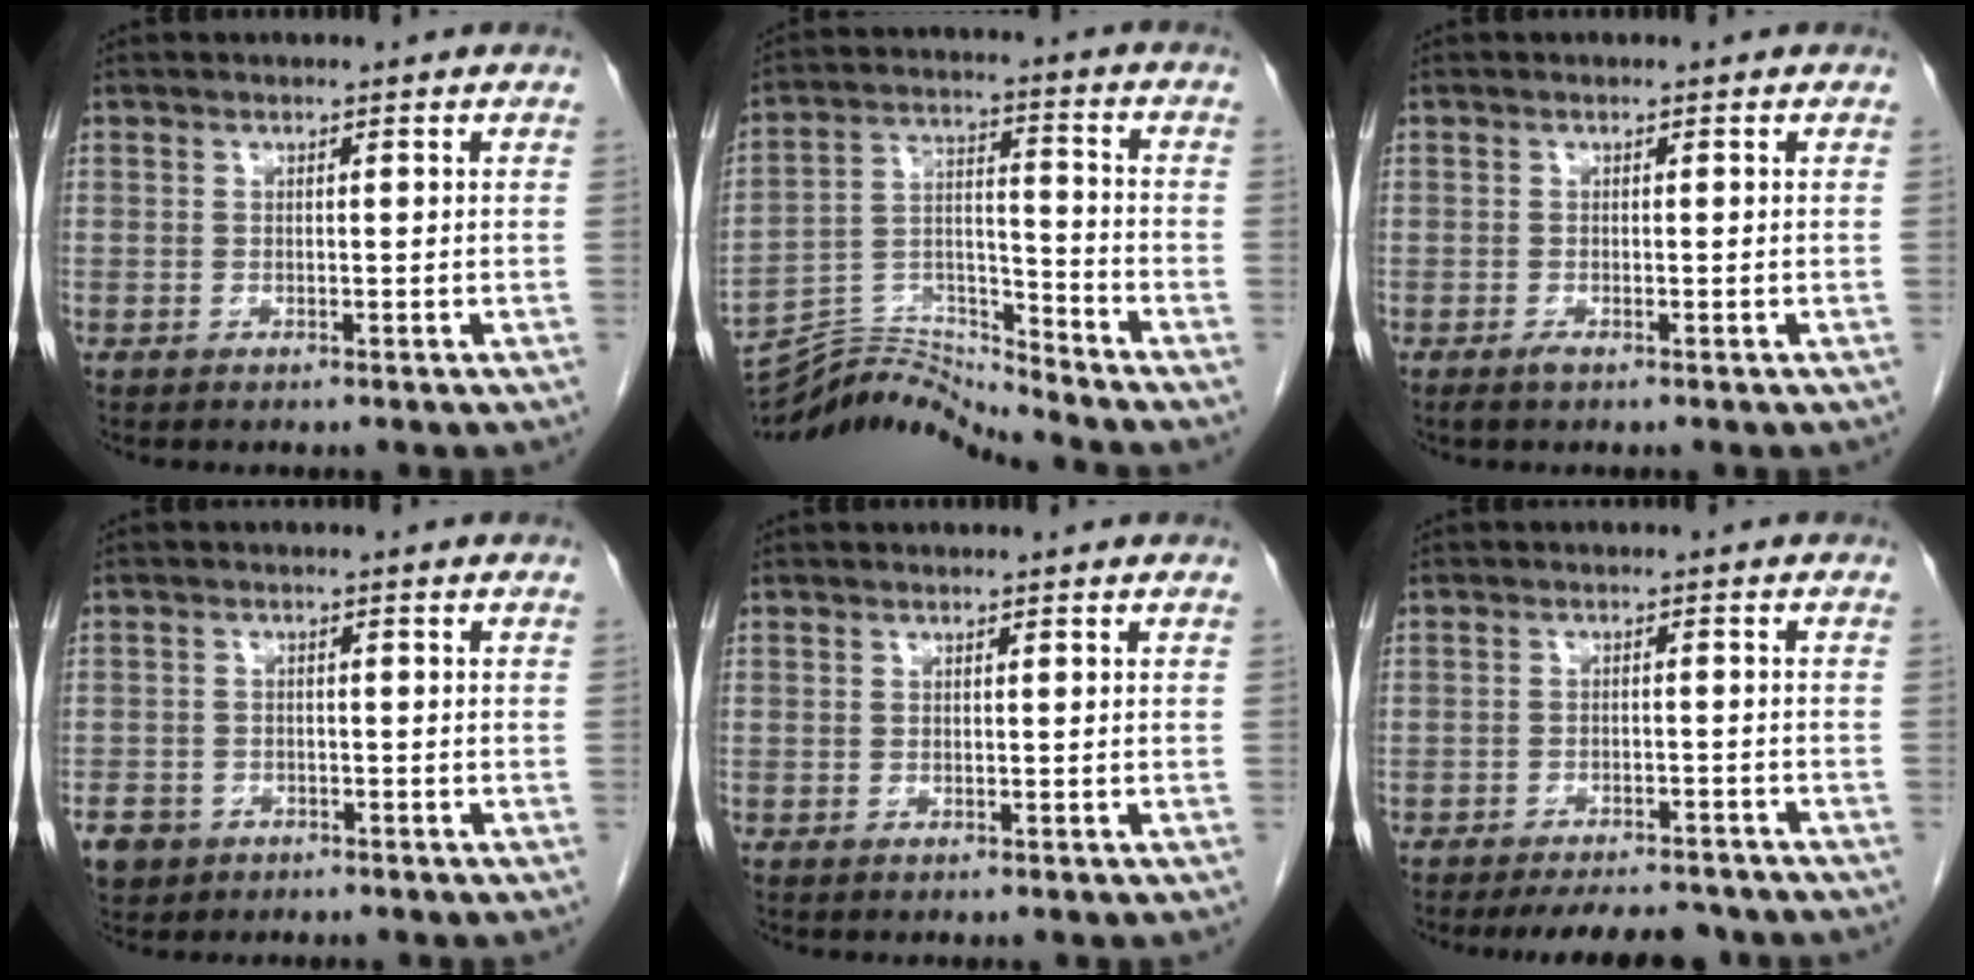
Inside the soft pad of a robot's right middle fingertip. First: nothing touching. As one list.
[{"total": 11.4, "force": [-11.3, -1.9, 0.1], "torque": [-0.005, 0.038, -0.210]}, {"total": 0.8, "force": [-0.6, 0.0, 0.5], "torque": [-0.012, -0.002, -0.011]}, {"total": 5.3, "force": [-3.3, 4.0, 1.1], "torque": [-0.030, 0.005, -0.053]}, {"total": 0.0}, {"total": 8.5, "force": [-7.9, 2.0, 2.5], "torque": [-0.034, -0.002, -0.102]}]